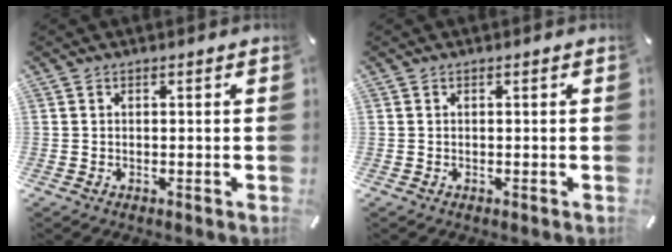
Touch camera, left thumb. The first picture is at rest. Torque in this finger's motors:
{"motor_torque": [-0.01, 0.01, -0.06, 0.06, 0.00]}